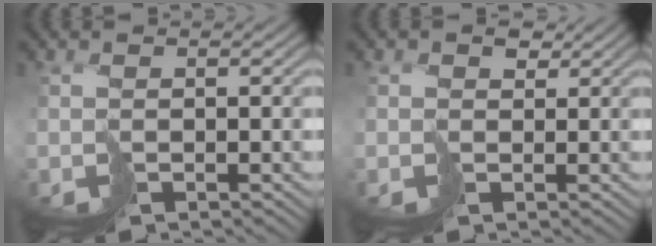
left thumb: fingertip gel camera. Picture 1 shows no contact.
{"total": 2.0, "force": [1.2, 1.5, 0.6], "torque": [-0.010, 0.004, 0.021]}